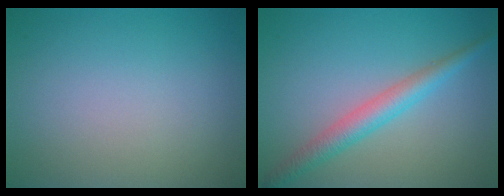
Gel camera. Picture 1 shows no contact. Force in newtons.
{"total": 3.2, "press": 3.2, "slide": 0.0}